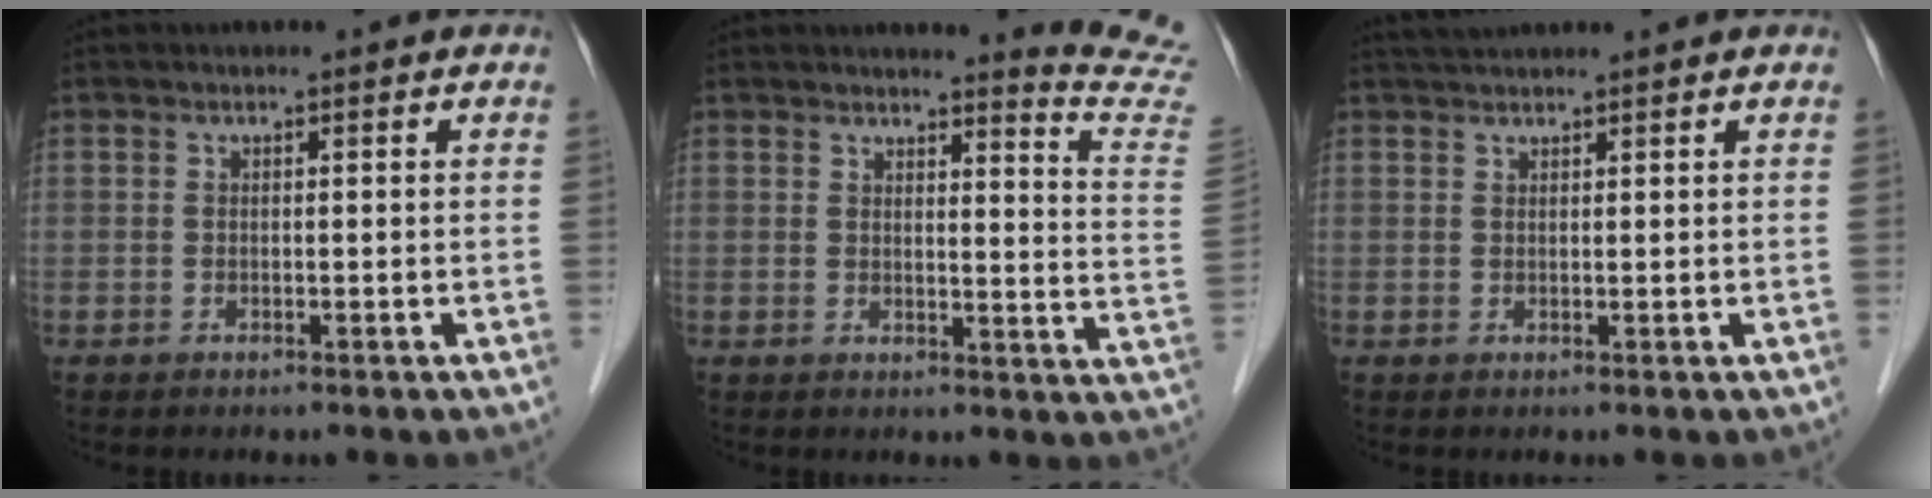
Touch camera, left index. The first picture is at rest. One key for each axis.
{"total": 10.7, "fx": 10.4, "fy": -1.6, "fz": 1.5, "tx": -0.010, "ty": -0.123, "tz": 0.089}
{"total": 2.4, "fx": 2.3, "fy": -0.1, "fz": 0.8, "tx": -0.009, "ty": 0.020, "tz": 0.042}